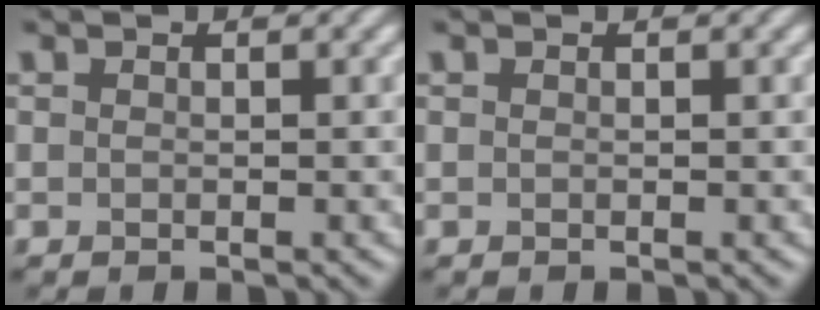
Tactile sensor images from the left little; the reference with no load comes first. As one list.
[{"total": 0.0}]